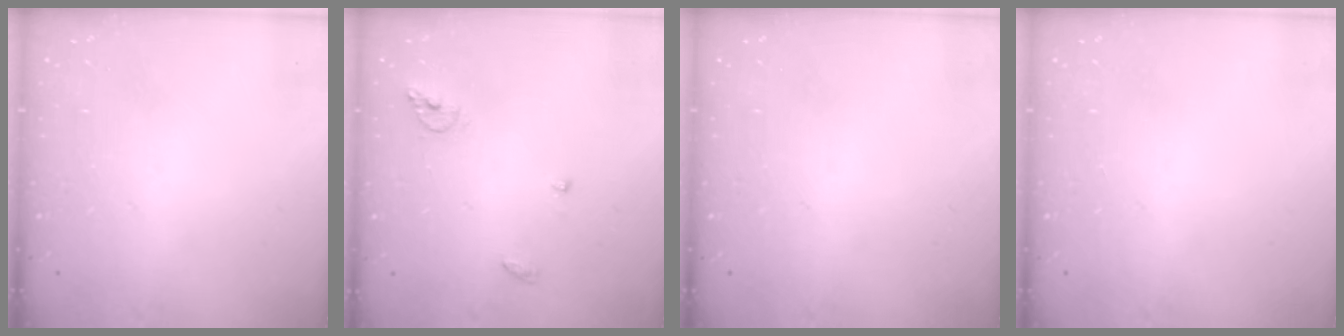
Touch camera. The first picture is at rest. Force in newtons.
{"total": 5.7, "press": 5.7, "slide": 0.5}
{"total": 0.0}
{"total": 0.0}